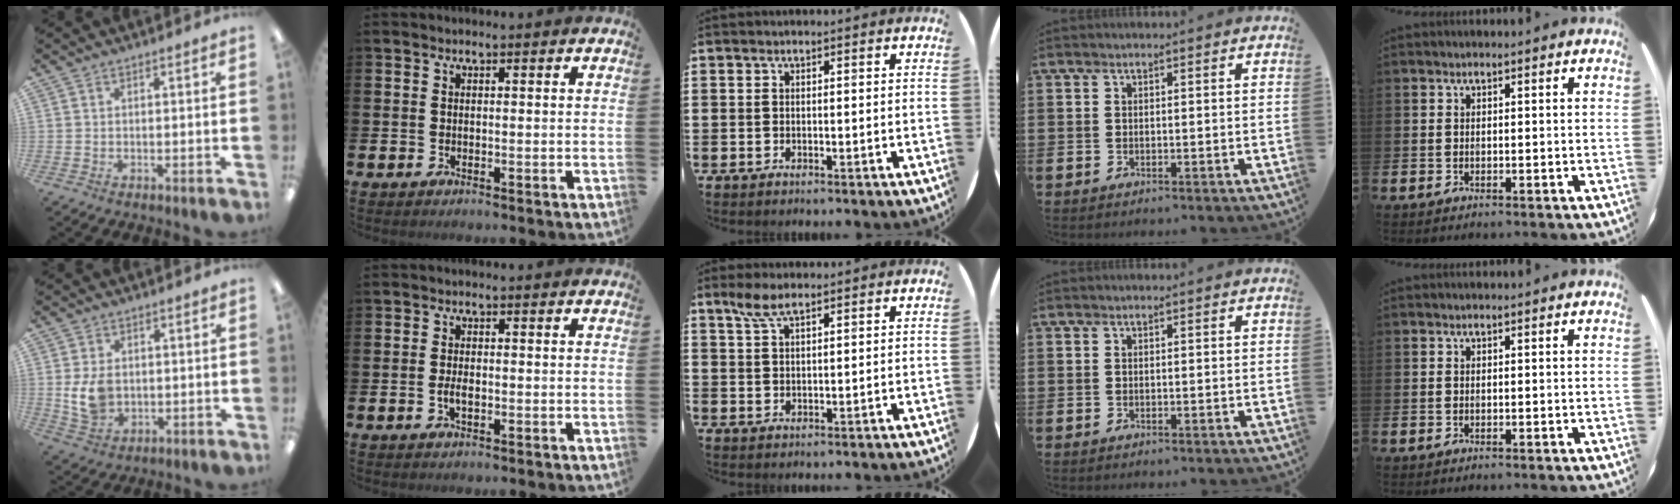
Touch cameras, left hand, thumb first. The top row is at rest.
{"thumb": {"total": 7.1, "force": [0.2, 5.2, 4.8], "torque": [-0.100, 0.002, 0.006]}, "index": {"total": 1.8, "force": [-0.4, 0.9, 1.6], "torque": [-0.024, -0.001, -0.009]}, "middle": {"total": 3.9, "force": [2.7, 1.2, 2.6], "torque": [-0.057, 0.006, 0.049]}}